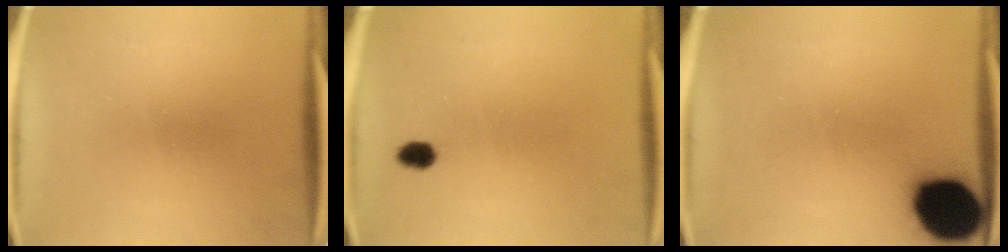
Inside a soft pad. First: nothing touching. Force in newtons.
{"total": 2.3}
{"total": 17.8}